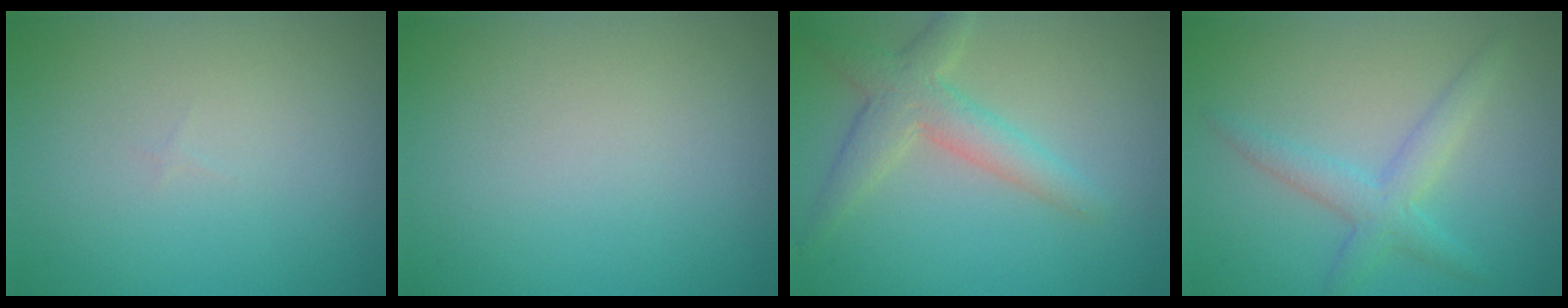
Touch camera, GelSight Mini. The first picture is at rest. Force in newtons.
{"total": 0.0}
{"total": 3.7, "press": 3.7, "slide": 0.3}
{"total": 3.0, "press": 3.0, "slide": 0.1}